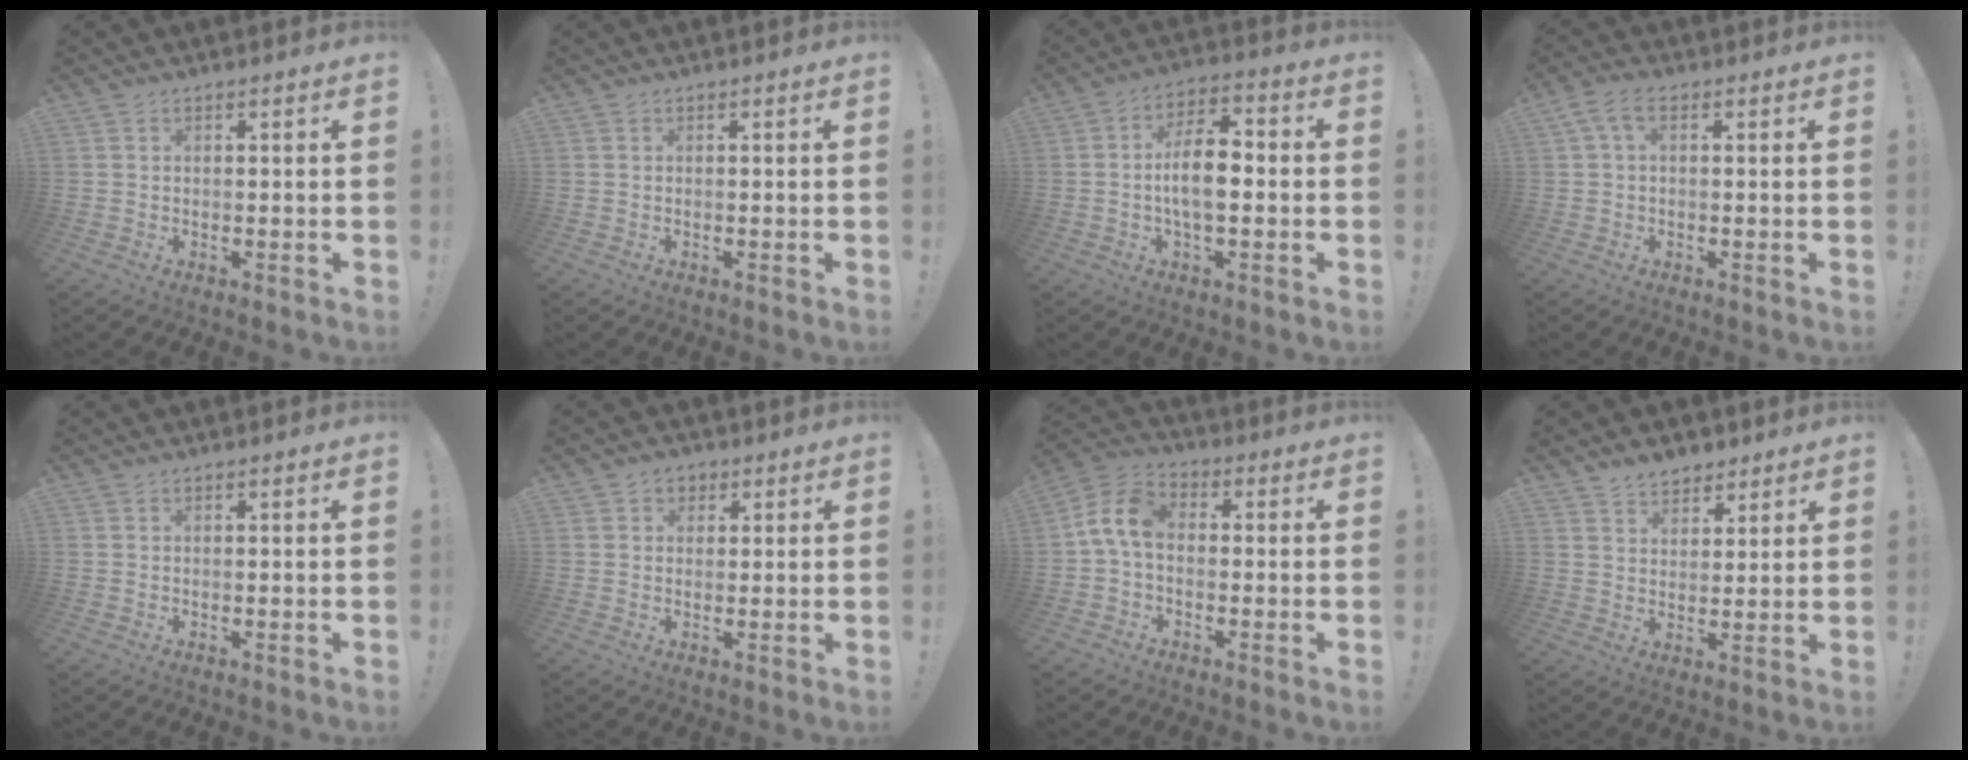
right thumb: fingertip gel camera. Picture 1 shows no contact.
{"total": 0.0}
{"total": 10.9, "force": [-1.6, 5.5, 9.3], "torque": [-0.161, 0.013, -0.030]}
{"total": 4.6, "force": [1.3, 2.4, 3.7], "torque": [-0.068, 0.005, 0.024]}
{"total": 0.0}
{"total": 2.8, "force": [1.0, 2.5, 0.9], "torque": [-0.003, -0.002, 0.016]}
{"total": 9.4, "force": [0.0, 5.9, 7.3], "torque": [-0.151, 0.015, 0.007]}
{"total": 5.8, "force": [4.8, 3.1, 0.7], "torque": [-0.006, -0.035, 0.091]}